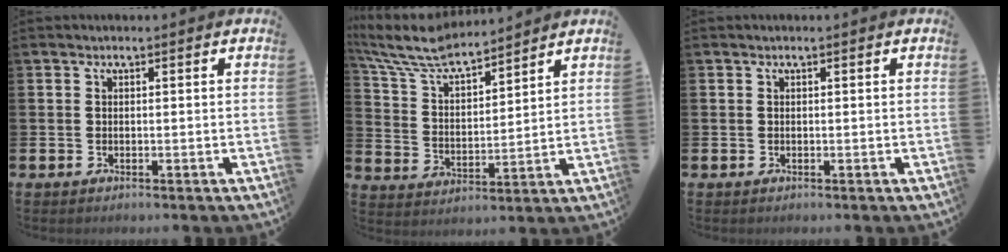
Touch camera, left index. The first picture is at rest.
{"total": 8.0, "force": [7.4, 1.5, 2.7], "torque": [-0.084, -0.046, 0.129]}
{"total": 0.0}